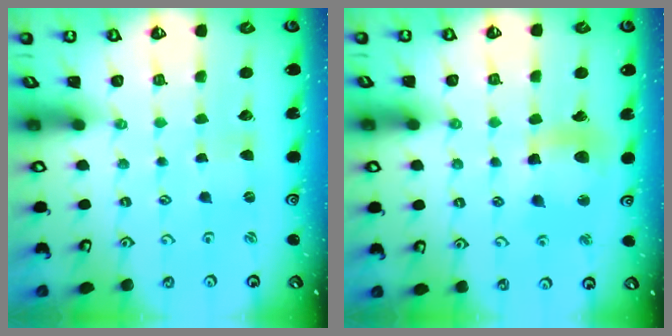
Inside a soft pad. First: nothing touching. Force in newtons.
{"total": 12.2, "press": 12.0, "slide": 2.4}